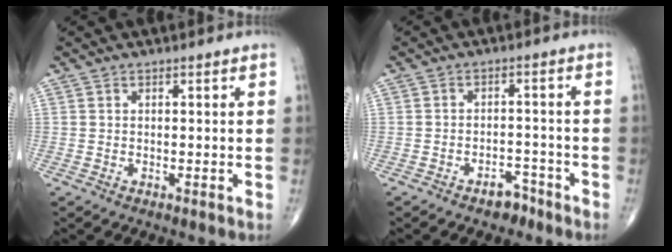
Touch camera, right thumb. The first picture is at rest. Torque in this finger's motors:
{"motor_torque": [2.62, 0.48, 0.23, -0.49, 0.02]}